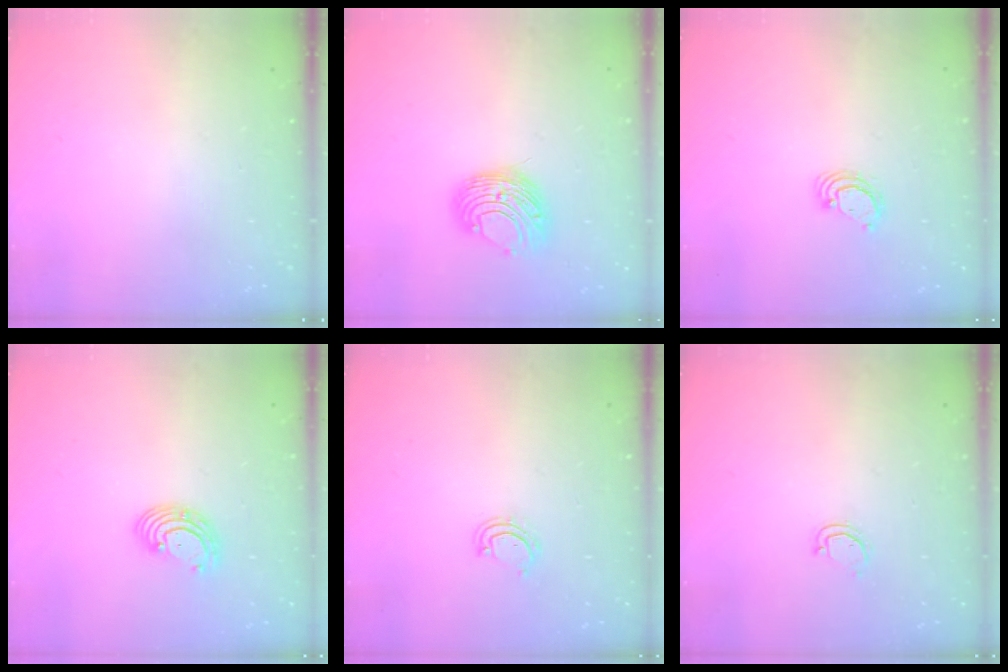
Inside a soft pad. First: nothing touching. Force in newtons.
{"total": 9.7, "press": 9.7, "slide": 1.0}
{"total": 2.9, "press": 2.9, "slide": 0.3}
{"total": 3.9, "press": 3.9, "slide": 0.3}
{"total": 3.8, "press": 3.8, "slide": 0.2}
{"total": 3.2, "press": 3.2, "slide": 0.2}